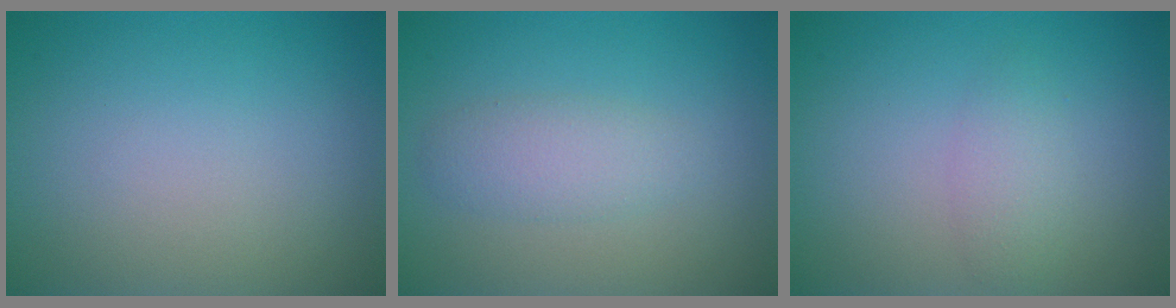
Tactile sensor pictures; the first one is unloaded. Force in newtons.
{"total": 2.4, "press": 2.4, "slide": 0.1}
{"total": 1.7, "press": 1.7, "slide": 0.1}